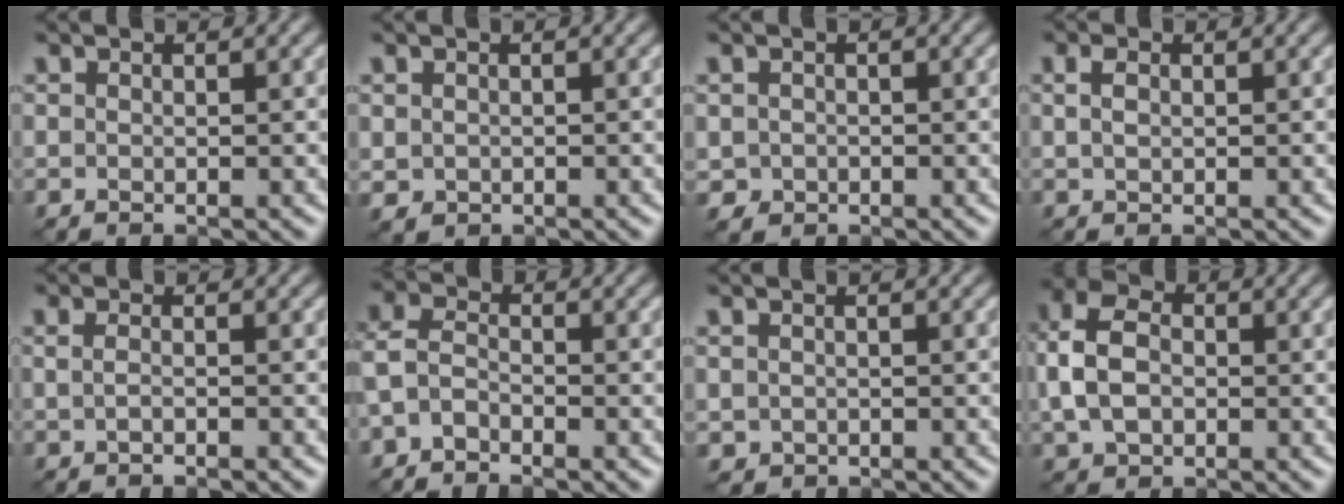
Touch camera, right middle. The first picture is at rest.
{"total": 1.1, "force": [-0.1, 1.0, 0.5], "torque": [-0.016, -0.003, 0.002]}
{"total": 1.5, "force": [-0.4, 1.4, 0.5], "torque": [-0.016, -0.003, -0.004]}
{"total": 1.5, "force": [0.4, 0.9, 1.2], "torque": [-0.032, 0.004, 0.009]}
{"total": 0.9, "force": [-0.3, 0.1, 0.9], "torque": [-0.027, 0.000, -0.007]}
{"total": 2.7, "force": [-1.6, 1.5, 1.5], "torque": [-0.043, 0.006, -0.044]}
{"total": 1.0, "force": [-0.3, 0.8, 0.4], "torque": [-0.013, -0.004, -0.003]}
{"total": 6.5, "force": [0.0, 4.7, 4.5], "torque": [-0.121, 0.013, -0.009]}